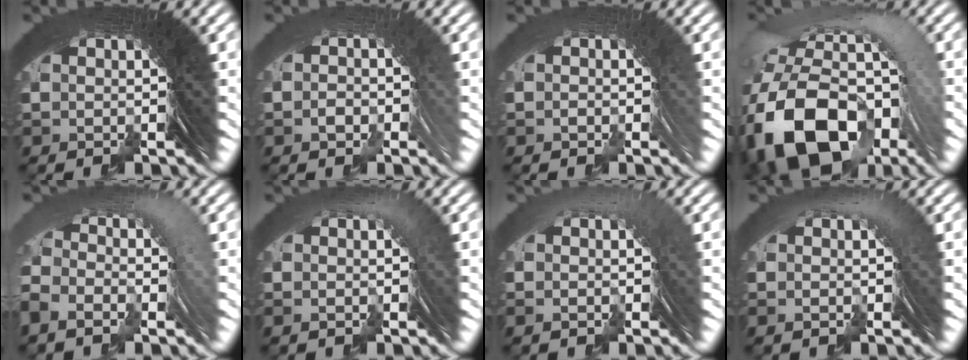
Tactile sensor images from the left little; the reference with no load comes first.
{"total": 0.8, "force": [-0.6, -0.4, -0.4], "torque": [0.014, 0.009, -0.012]}
{"total": 1.0, "force": [-0.6, -0.7, -0.4], "torque": [0.015, 0.009, -0.010]}
{"total": 12.1, "force": [-2.4, 8.0, 8.7], "torque": [-0.176, -0.029, -0.024]}
{"total": 1.4, "force": [-0.3, 0.8, 1.1], "torque": [-0.011, 0.007, -0.007]}
{"total": 0.7, "force": [-0.5, 0.2, 0.5], "torque": [0.016, 0.012, -0.013]}
{"total": 0.8, "force": [-0.1, 0.4, 0.7], "torque": [0.022, 0.020, -0.012]}
{"total": 0.8, "force": [-0.2, 0.4, 0.7], "torque": [0.015, 0.014, -0.010]}